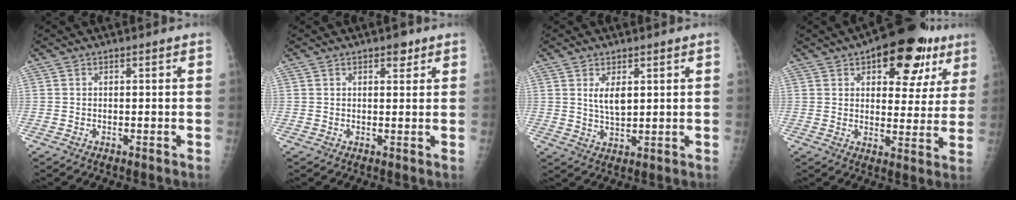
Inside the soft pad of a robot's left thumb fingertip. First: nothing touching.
{"total": 2.0, "force": [1.3, 1.0, 1.1], "torque": [-0.005, -0.007, 0.018]}
{"total": 4.1, "force": [1.4, 1.9, 3.3], "torque": [-0.053, -0.016, 0.033]}
{"total": 18.2, "force": [9.4, 9.1, 12.6], "torque": [-0.112, -0.015, 0.125]}